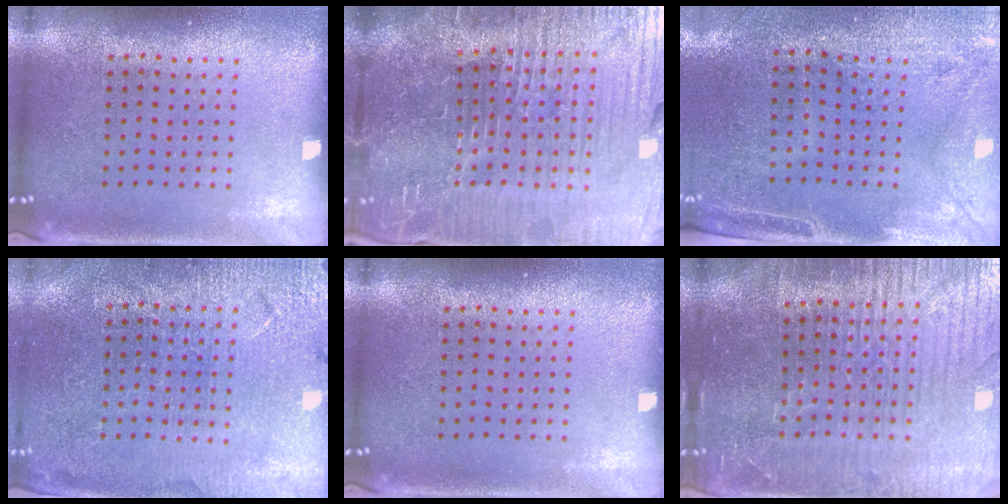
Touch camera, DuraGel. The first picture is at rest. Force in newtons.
{"total": 7.5, "press": 6.7, "slide": 3.4}
{"total": 2.9, "press": 2.5, "slide": 1.6}
{"total": 3.1, "press": 3.1, "slide": 0.5}
{"total": 0.0}
{"total": 4.8, "press": 4.5, "slide": 1.7}